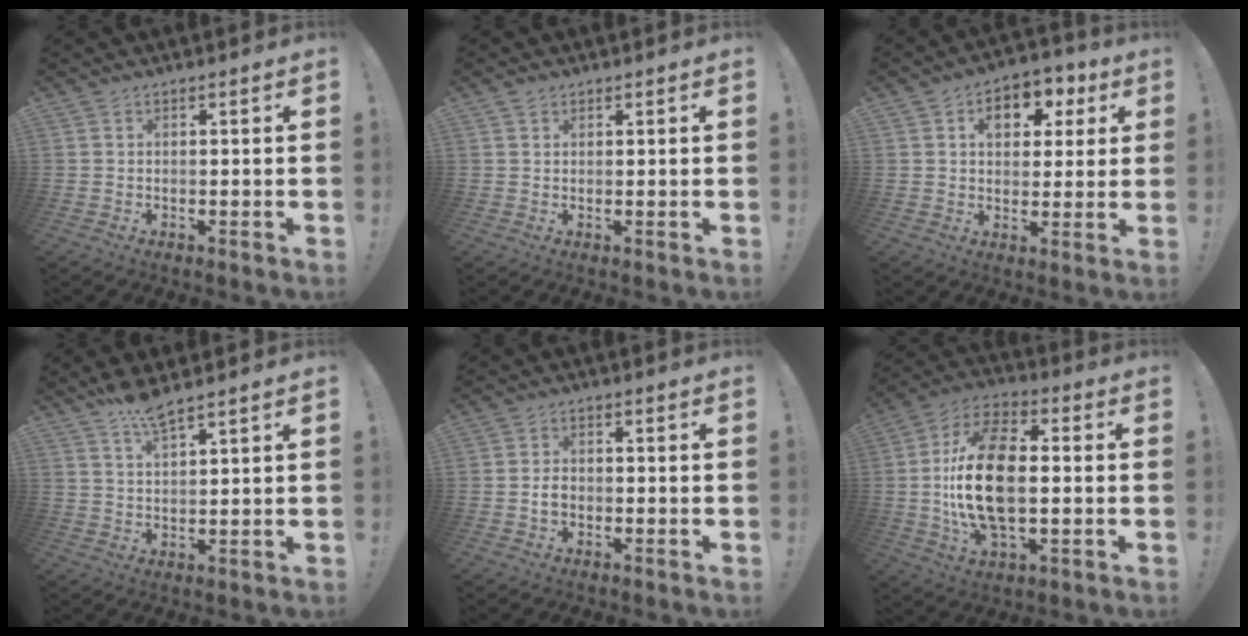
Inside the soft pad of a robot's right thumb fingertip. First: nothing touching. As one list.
[{"total": 1.1, "force": [0.9, 0.6, 0.4], "torque": [-0.005, -0.001, 0.016]}, {"total": 9.2, "force": [3.2, 6.7, 5.4], "torque": [-0.057, -0.012, 0.053]}, {"total": 6.3, "force": [5.1, 0.8, 3.6], "torque": [-0.069, -0.025, 0.090]}, {"total": 2.7, "force": [-1.0, 1.9, 1.7], "torque": [-0.025, 0.007, -0.018]}, {"total": 20.3, "force": [-0.6, 11.3, 16.8], "torque": [-0.319, -0.002, -0.011]}]